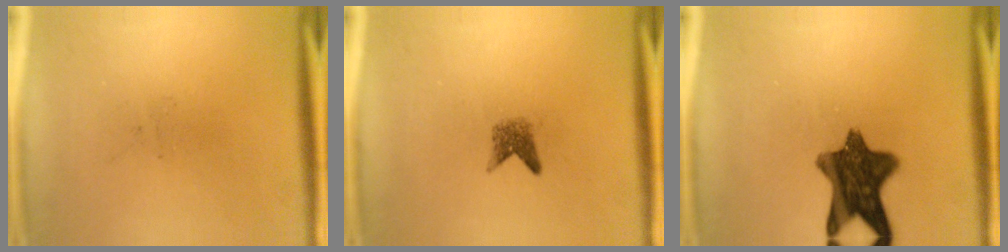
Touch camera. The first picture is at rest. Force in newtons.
{"total": 1.9}
{"total": 11.2}